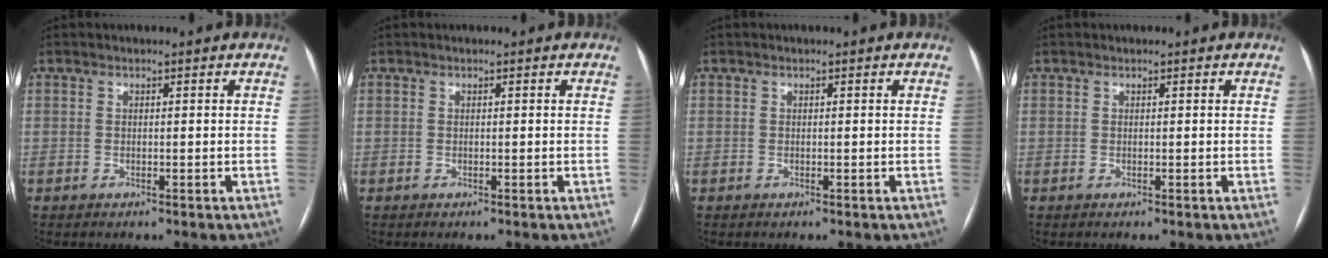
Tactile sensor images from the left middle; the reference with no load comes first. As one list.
[{"total": 0.0}, {"total": 0.0}, {"total": 0.0}]